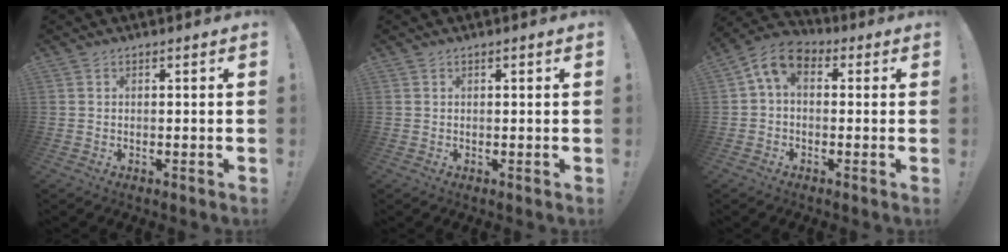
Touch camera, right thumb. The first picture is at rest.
{"total": 0.0}
{"total": 7.1, "force": [1.5, 4.6, 5.2], "torque": [-0.102, 0.006, 0.034]}